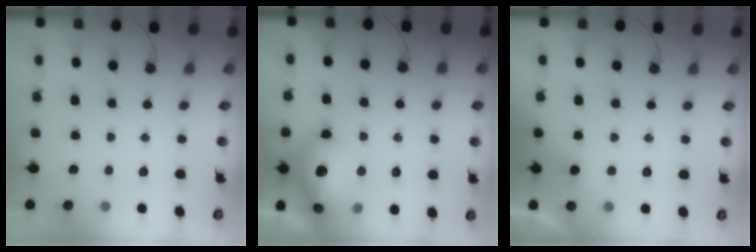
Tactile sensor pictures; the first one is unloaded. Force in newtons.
{"total": 20.6, "press": 20.6, "slide": 1.5}
{"total": 4.4, "press": 4.2, "slide": 1.2}